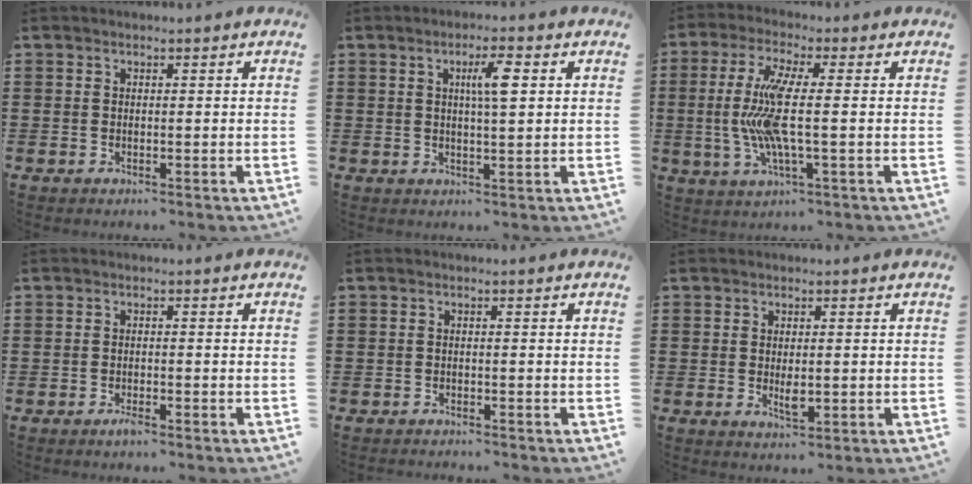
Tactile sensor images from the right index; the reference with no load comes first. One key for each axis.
{"total": 4.5, "fx": 1.2, "fy": 0.9, "fz": 4.3, "tx": -0.070, "ty": 0.004, "tz": 0.013}
{"total": 9.2, "fx": -0.4, "fy": 1.4, "fz": 9.1, "tx": -0.212, "ty": -0.023, "tz": -0.021}
{"total": 1.3, "fx": -1.0, "fy": 0.3, "fz": 0.8, "tx": -0.019, "ty": -0.005, "tz": -0.017}
{"total": 0.9, "fx": -0.9, "fy": 0.1, "fz": -0.1, "tx": -0.001, "ty": 0.003, "tz": -0.021}
{"total": 2.3, "fx": 0.0, "fy": 0.9, "fz": 2.1, "tx": -0.041, "ty": 0.000, "tz": 0.001}